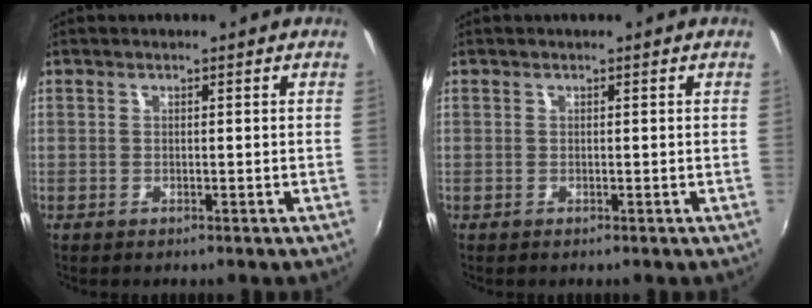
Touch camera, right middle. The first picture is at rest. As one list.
[{"total": 0.0}]